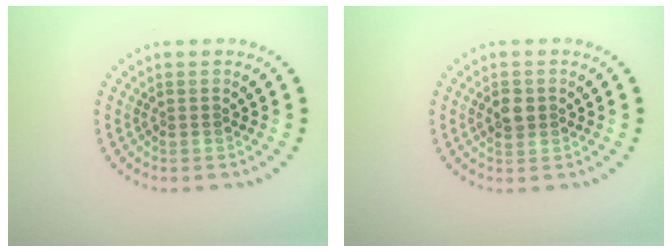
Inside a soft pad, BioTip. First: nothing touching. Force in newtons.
{"total": 1.7, "press": 1.6, "slide": 0.3}